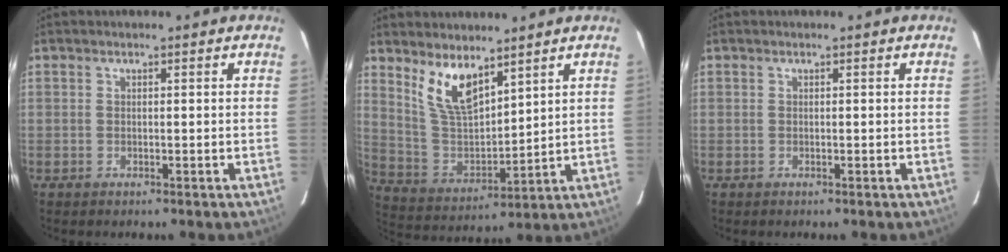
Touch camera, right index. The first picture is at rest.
{"total": 10.4, "force": [7.0, 3.9, 6.7], "torque": [-0.129, -0.006, 0.149]}
{"total": 0.0}